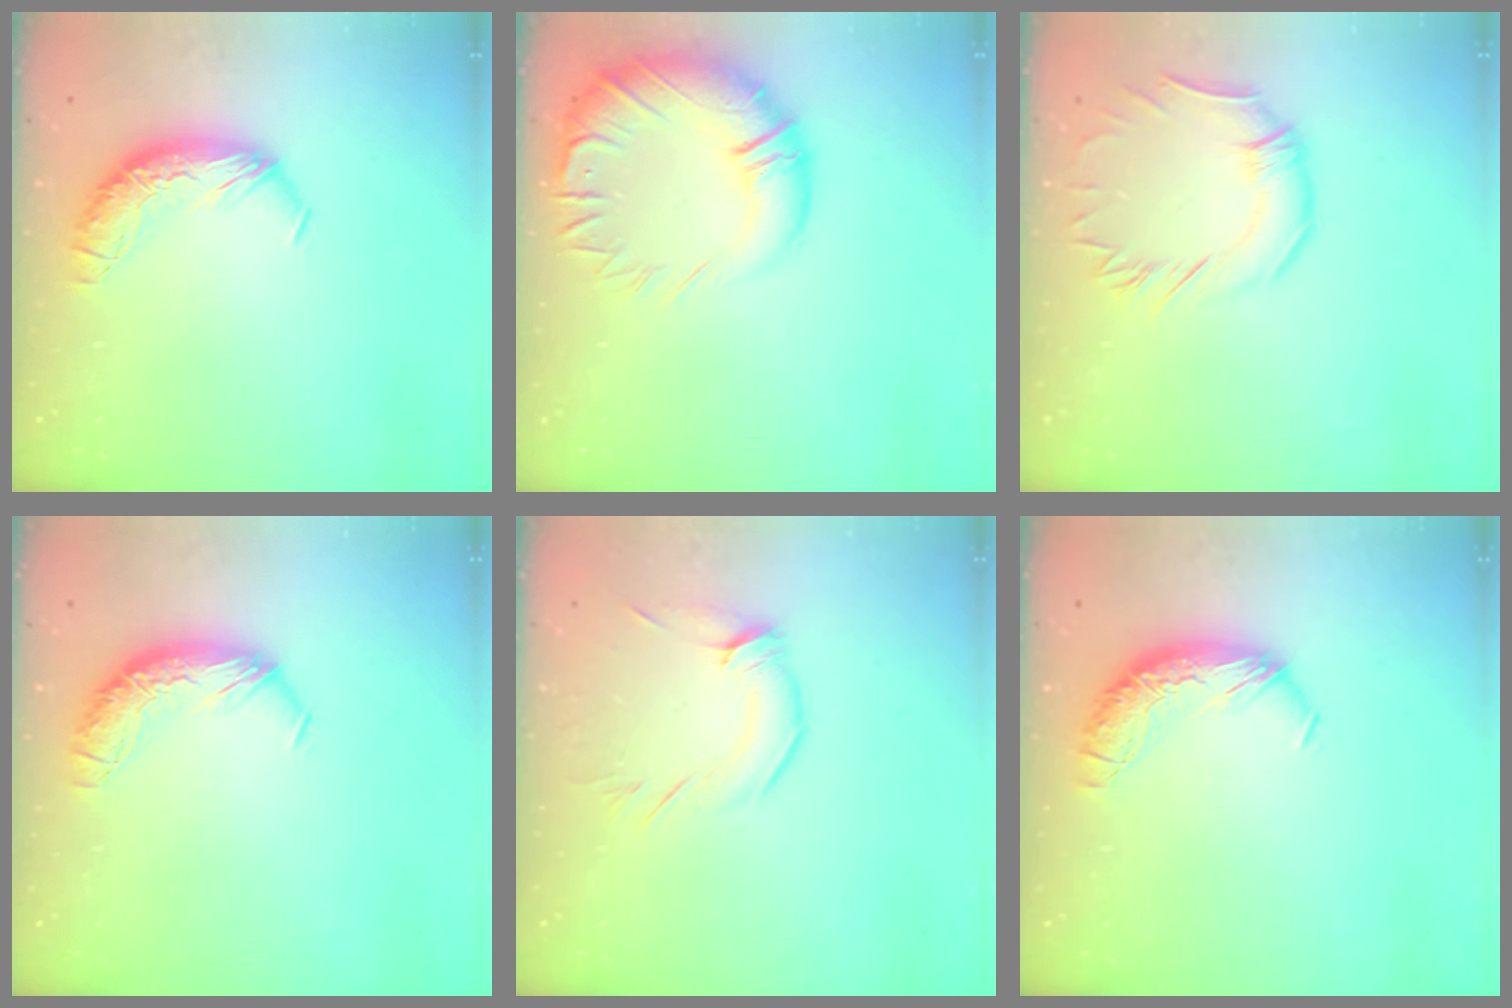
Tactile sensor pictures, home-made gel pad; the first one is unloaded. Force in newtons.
{"total": 6.3, "press": 4.5, "slide": 4.4}
{"total": 0.9, "press": 0.2, "slide": 0.9}
{"total": 0.0}
{"total": 0.9, "press": 0.7, "slide": 0.6}
{"total": 0.0}